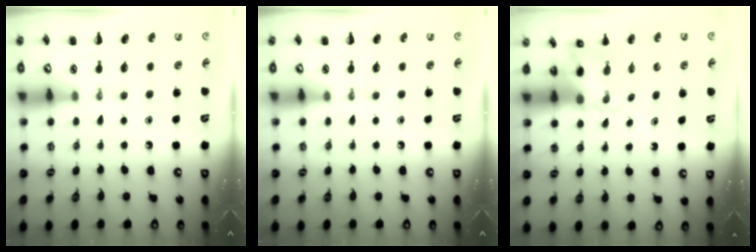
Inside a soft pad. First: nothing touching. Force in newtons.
{"total": 0.0}
{"total": 3.2, "press": 3.1, "slide": 0.6}